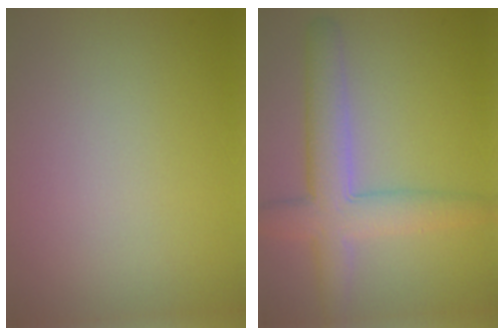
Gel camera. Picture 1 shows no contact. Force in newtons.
{"total": 5.6, "press": 5.6, "slide": 0.2}